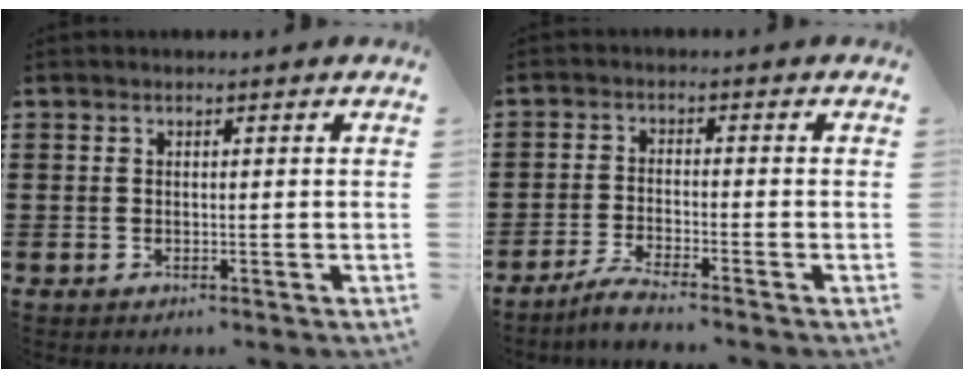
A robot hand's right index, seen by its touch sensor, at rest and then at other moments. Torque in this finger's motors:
{"motor_torque": [-0.24, 0.50, 0.04, 0.01]}